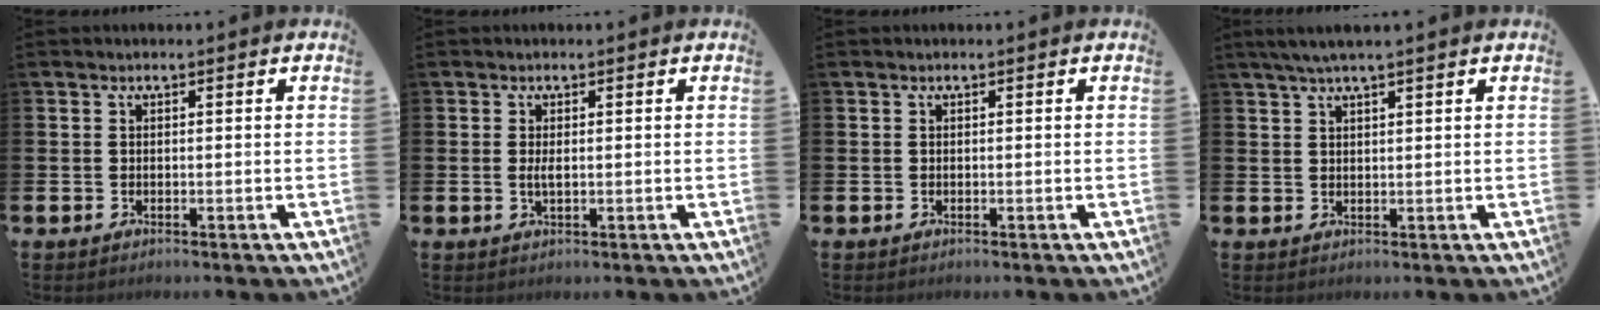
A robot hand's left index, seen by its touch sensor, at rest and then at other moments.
{"total": 1.3, "force": [0.1, 0.4, 1.3], "torque": [-0.019, 0.000, 0.000]}
{"total": 0.0}
{"total": 2.7, "force": [2.2, 0.1, 1.7], "torque": [-0.037, 0.003, 0.039]}